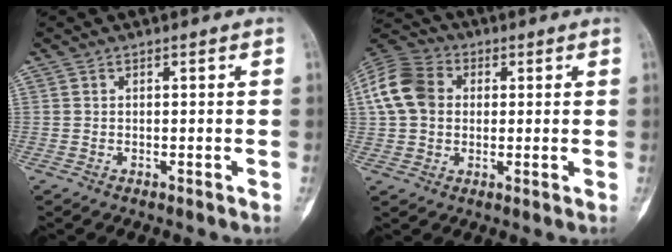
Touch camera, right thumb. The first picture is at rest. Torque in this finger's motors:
{"motor_torque": [0.43, 0.94, 0.90, 0.07, 0.10]}